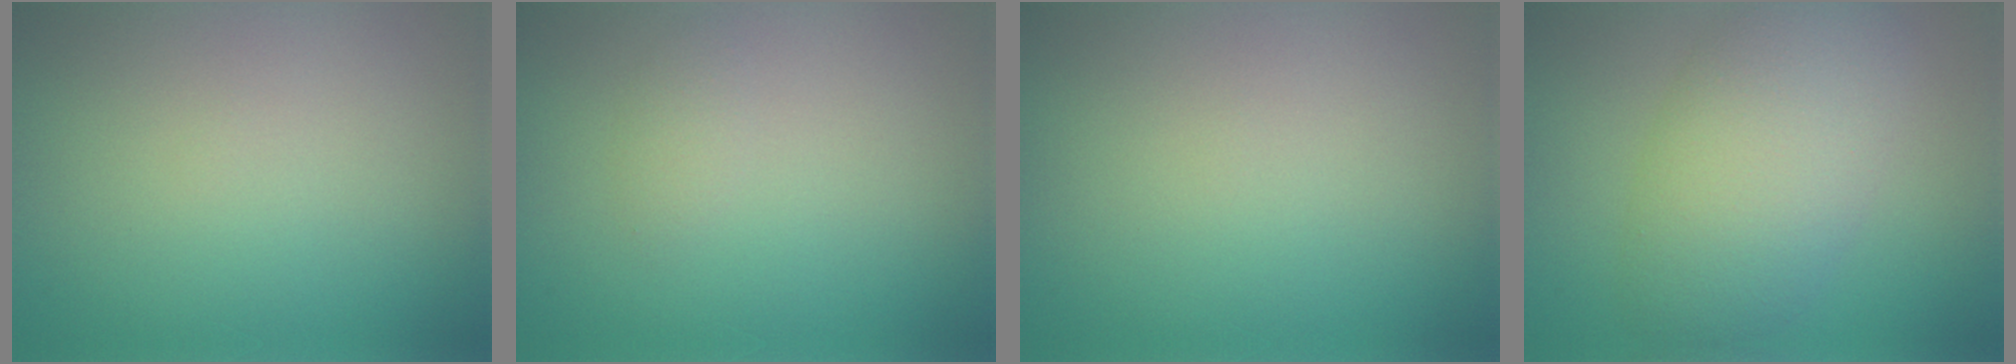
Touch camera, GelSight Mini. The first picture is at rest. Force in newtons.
{"total": 0.8, "press": 0.8, "slide": 0.0}
{"total": 0.0}
{"total": 7.2, "press": 7.2, "slide": 0.4}